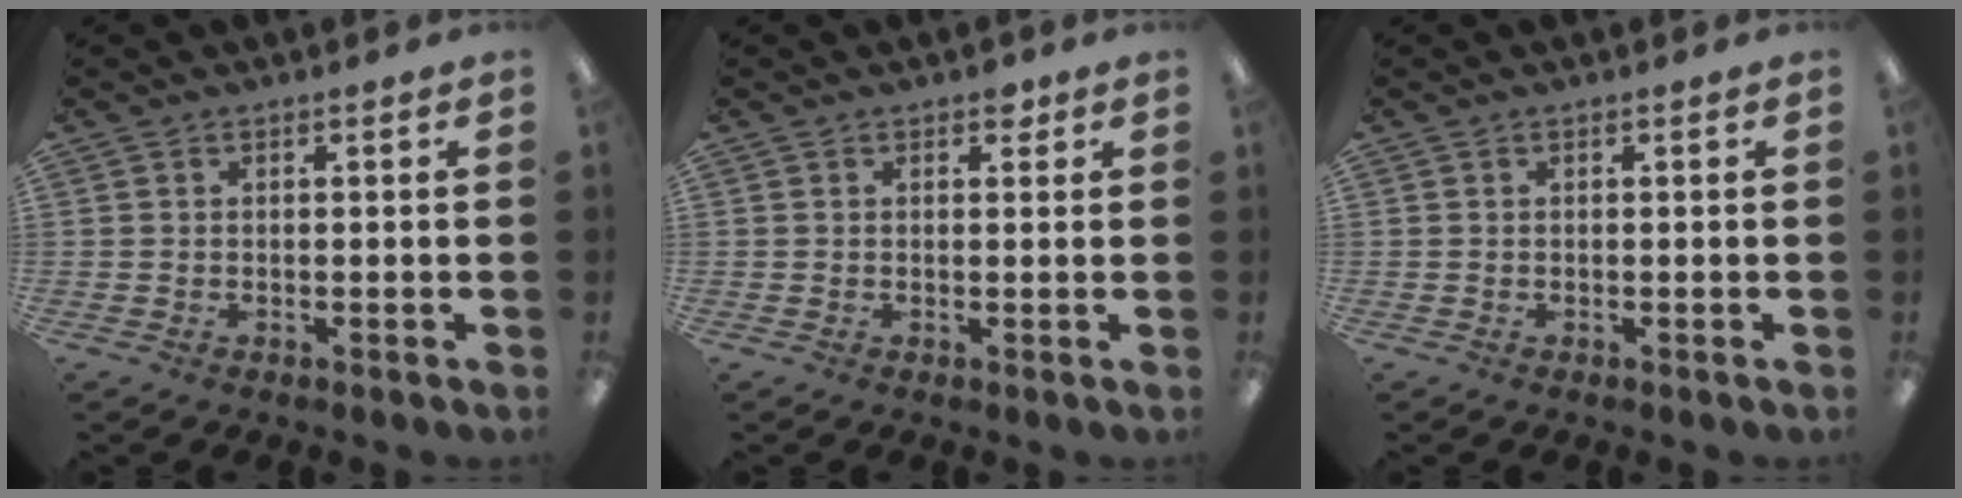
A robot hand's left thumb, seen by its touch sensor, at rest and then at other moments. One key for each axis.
{"total": 2.0, "fx": 1.2, "fy": 1.2, "fz": 1.1, "tx": -0.007, "ty": -0.002, "tz": 0.017}
{"total": 0.0}